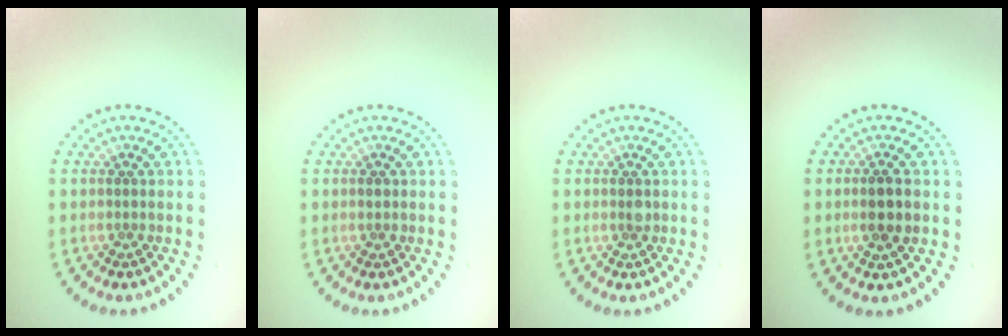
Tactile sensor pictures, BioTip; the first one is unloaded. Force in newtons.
{"total": 0.9, "press": 0.8, "slide": 0.2}
{"total": 0.9, "press": 0.9, "slide": 0.1}
{"total": 2.6, "press": 2.4, "slide": 0.7}